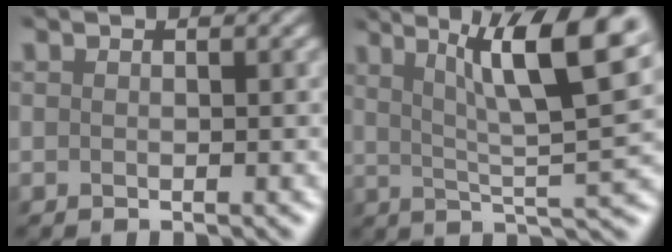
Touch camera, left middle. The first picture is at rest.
{"total": 11.1, "force": [4.7, 2.4, 9.8], "torque": [-0.146, 0.014, 0.077]}